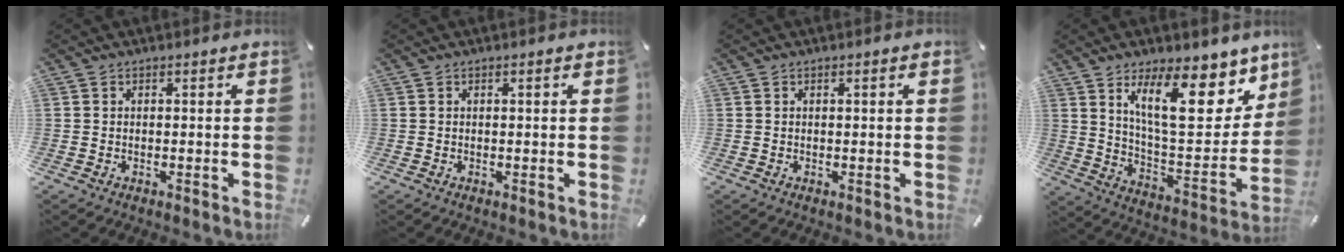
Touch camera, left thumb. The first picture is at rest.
{"total": 0.5, "force": [0.1, 0.0, 0.5], "torque": [-0.008, 0.000, 0.001]}
{"total": 0.9, "force": [0.2, 0.0, 0.9], "torque": [-0.016, -0.001, 0.003]}
{"total": 20.7, "force": [11.6, 8.4, 14.9], "torque": [-0.221, -0.071, 0.191]}